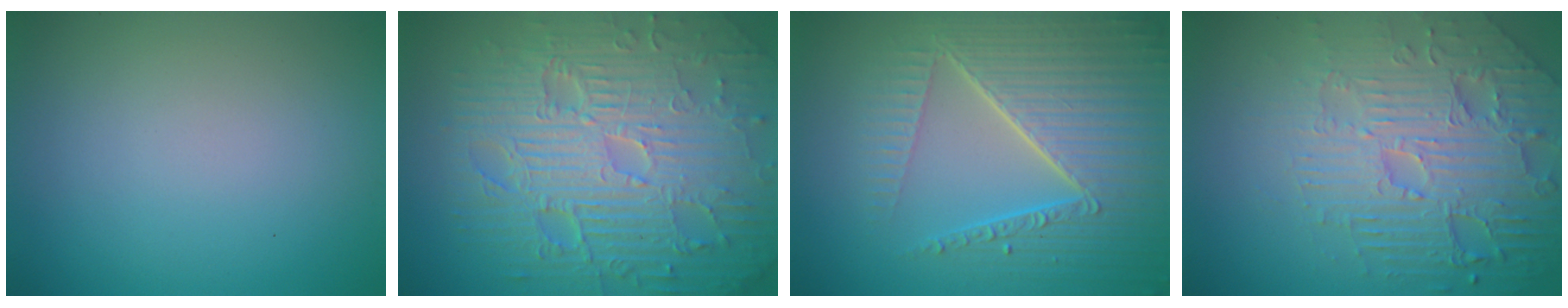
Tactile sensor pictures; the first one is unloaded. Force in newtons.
{"total": 11.9, "press": 7.7, "slide": 9.1}
{"total": 8.2, "press": 5.9, "slide": 5.6}
{"total": 7.8, "press": 5.8, "slide": 5.3}